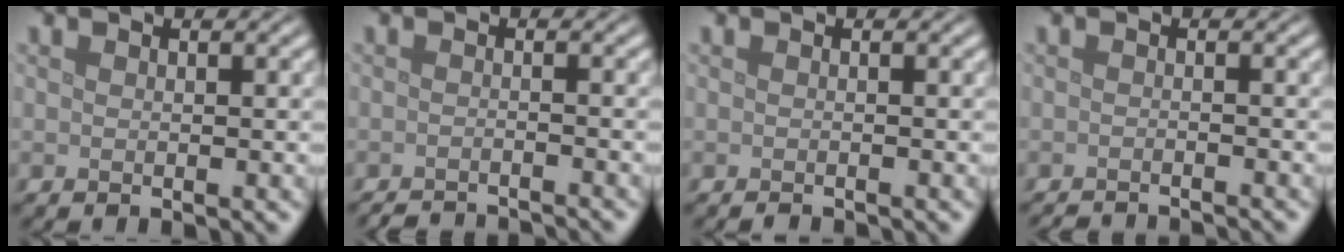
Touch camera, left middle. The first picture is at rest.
{"total": 4.0, "force": [-3.9, 0.5, 1.0], "torque": [-0.015, -0.002, -0.058]}
{"total": 0.7, "force": [-0.7, 0.0, 0.1], "torque": [-0.001, -0.001, -0.012]}
{"total": 3.6, "force": [-3.4, 0.4, 1.0], "torque": [-0.013, 0.003, -0.048]}